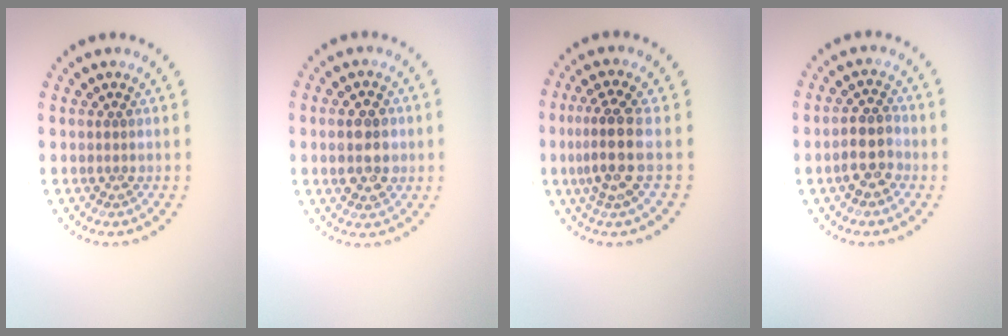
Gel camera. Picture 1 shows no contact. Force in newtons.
{"total": 4.2, "press": 4.1, "slide": 0.4}
{"total": 3.5, "press": 2.7, "slide": 2.3}
{"total": 2.8, "press": 2.7, "slide": 0.9}